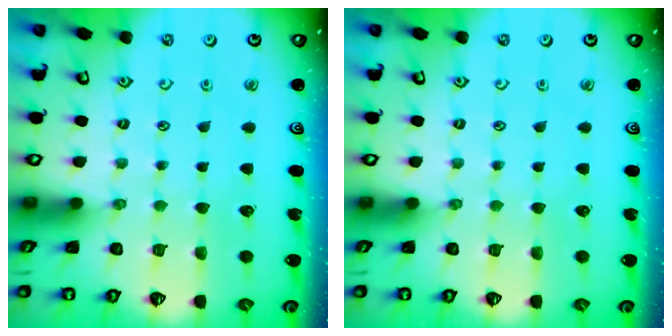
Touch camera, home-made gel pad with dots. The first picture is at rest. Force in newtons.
{"total": 0.0}